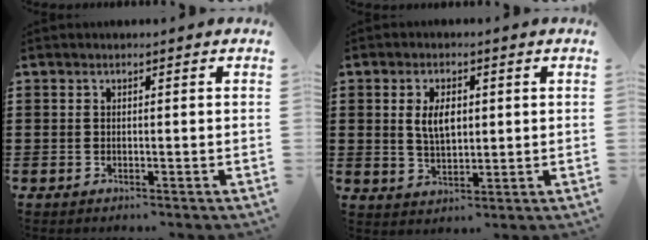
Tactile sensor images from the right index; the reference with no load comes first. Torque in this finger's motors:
{"motor_torque": [0.55, -0.34, 0.46, 0.14]}